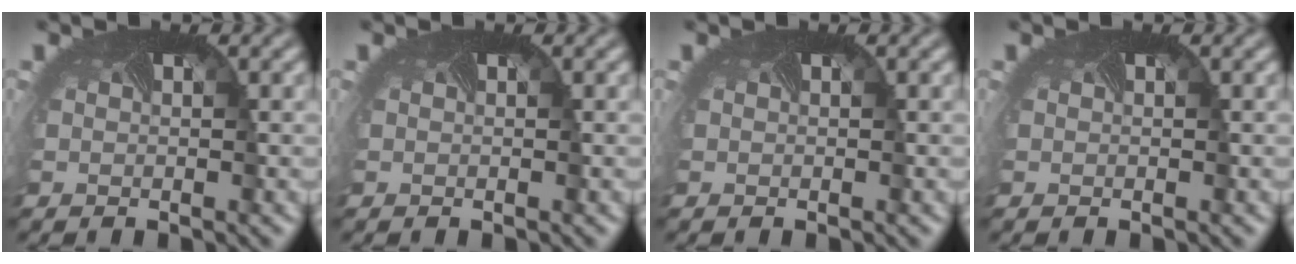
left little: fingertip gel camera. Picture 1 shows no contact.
{"total": 0.0}
{"total": 0.0}
{"total": 0.0}